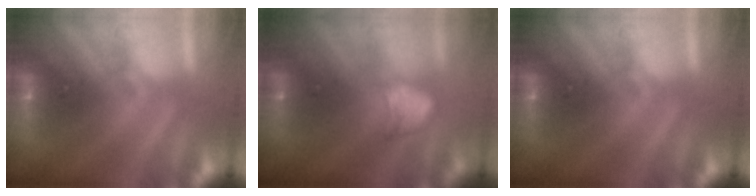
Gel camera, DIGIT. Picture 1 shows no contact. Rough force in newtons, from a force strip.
{"total": 2.3}
{"total": 0.0}